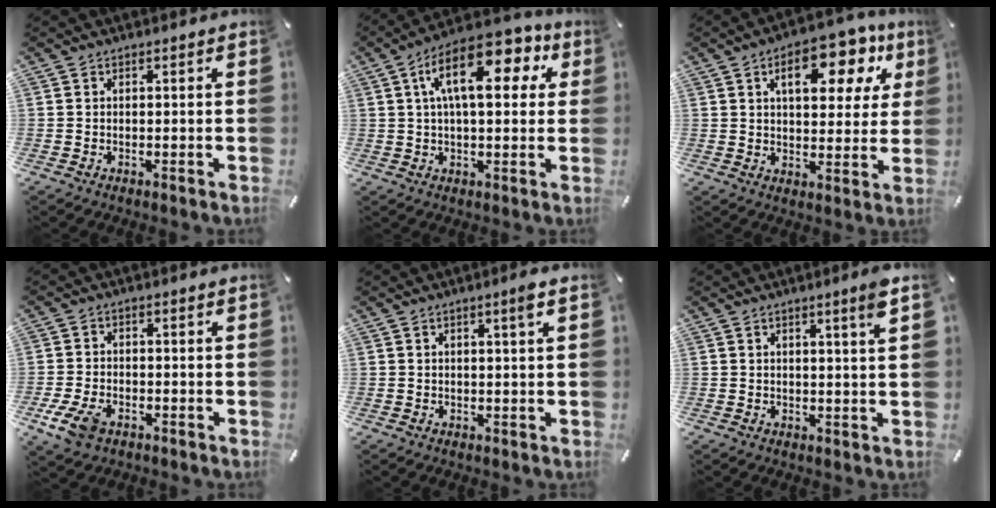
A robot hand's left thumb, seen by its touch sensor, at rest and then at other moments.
{"total": 16.5, "force": [5.9, 7.7, 13.3], "torque": [-0.217, -0.012, 0.094]}
{"total": 15.4, "force": [7.1, 8.1, 11.0], "torque": [-0.144, -0.023, 0.110]}
{"total": 6.4, "force": [-3.1, 3.9, 4.0], "torque": [-0.101, 0.005, -0.061]}
{"total": 2.7, "force": [1.2, 0.1, 2.5], "torque": [-0.041, -0.003, 0.016]}
{"total": 4.0, "force": [2.0, -0.1, 3.5], "torque": [-0.060, -0.006, 0.030]}